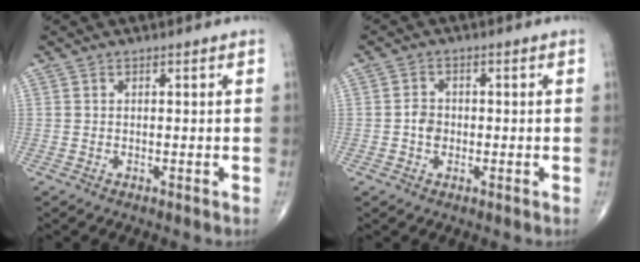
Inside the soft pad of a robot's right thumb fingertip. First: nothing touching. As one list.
[{"total": 2.9, "force": [-0.6, 2.4, 1.6], "torque": [-0.014, 0.008, -0.015]}]